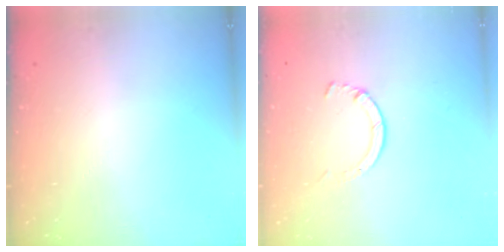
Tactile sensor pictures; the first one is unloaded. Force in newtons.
{"total": 2.8, "press": 2.8, "slide": 0.4}